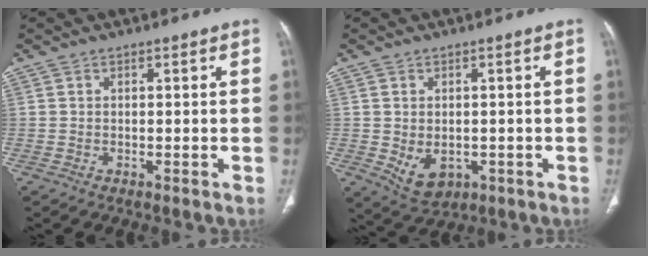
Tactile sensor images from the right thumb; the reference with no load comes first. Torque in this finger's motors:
{"motor_torque": [-0.31, 0.36, -0.27, -0.05, 0.12]}